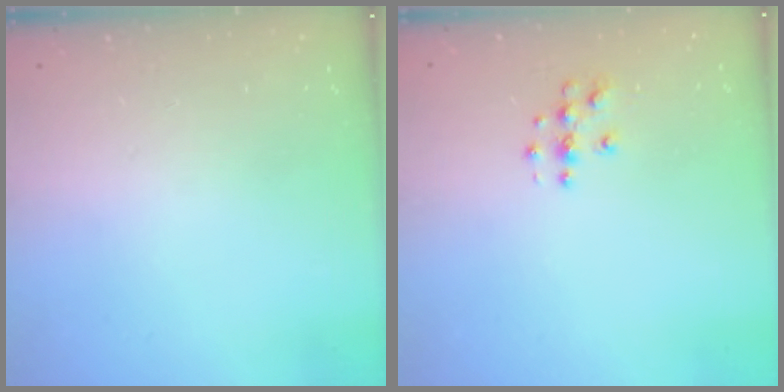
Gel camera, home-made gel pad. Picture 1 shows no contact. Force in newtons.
{"total": 3.8, "press": 3.8, "slide": 0.3}